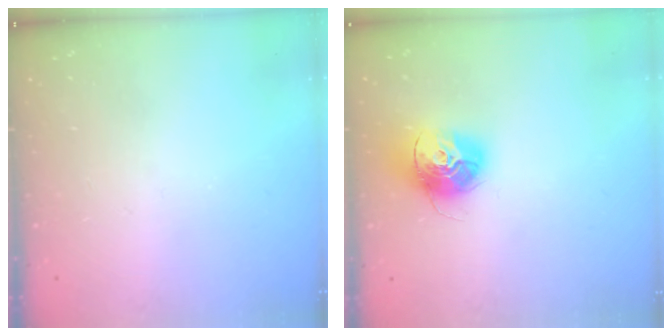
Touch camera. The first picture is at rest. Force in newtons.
{"total": 14.6, "press": 14.5, "slide": 1.4}